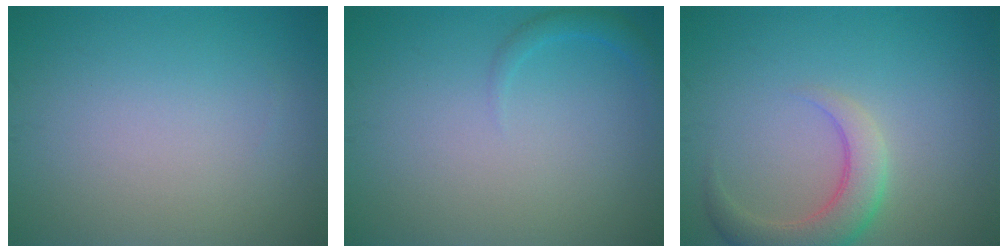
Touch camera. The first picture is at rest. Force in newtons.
{"total": 1.1, "press": 1.1, "slide": 0.1}
{"total": 4.1, "press": 4.1, "slide": 0.3}